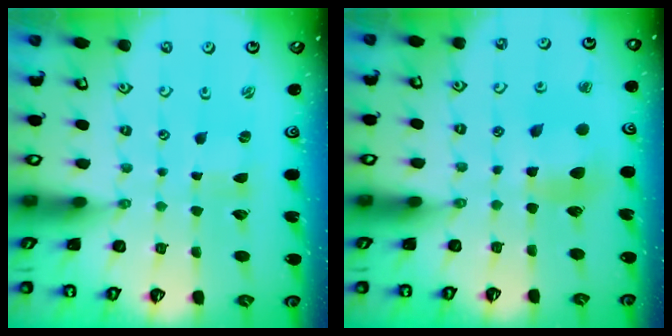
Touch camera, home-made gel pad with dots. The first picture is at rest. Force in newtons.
{"total": 7.3, "press": 7.3, "slide": 0.3}